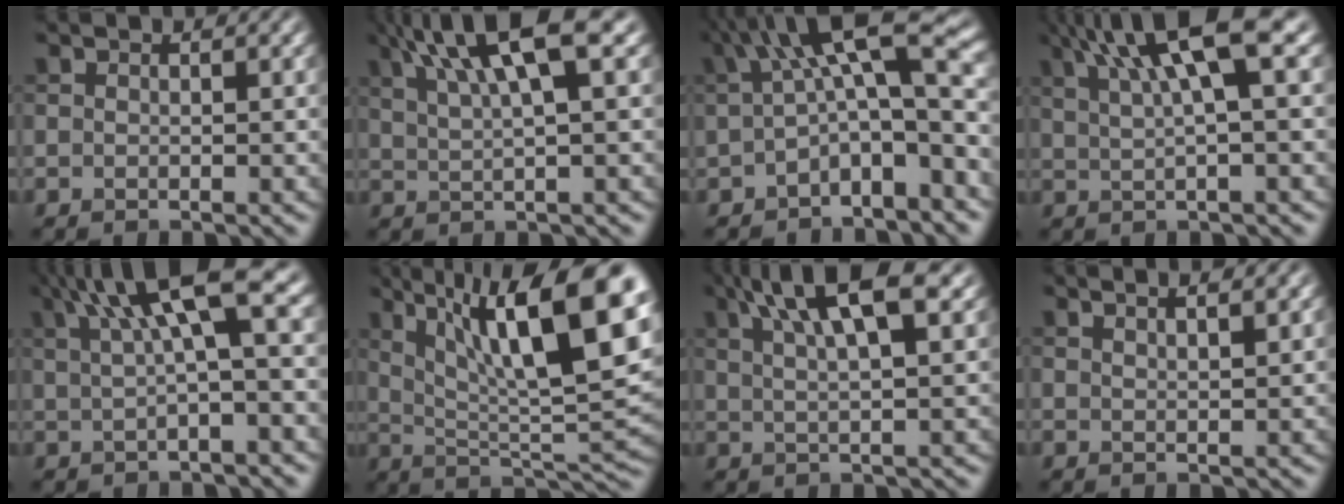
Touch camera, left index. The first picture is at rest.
{"total": 8.3, "force": [4.1, 2.0, 6.9], "torque": [-0.113, 0.018, 0.071]}
{"total": 9.7, "force": [0.3, 2.9, 9.2], "torque": [-0.137, 0.021, -0.012]}
{"total": 8.0, "force": [3.6, 1.8, 6.9], "torque": [-0.111, 0.023, 0.063]}
{"total": 8.3, "force": [2.9, 2.0, 7.5], "torque": [-0.118, 0.022, 0.045]}
{"total": 14.8, "force": [5.4, 4.3, 13.1], "torque": [-0.209, 0.002, 0.094]}
{"total": 9.6, "force": [5.0, 2.8, 7.7], "torque": [-0.109, 0.029, 0.057]}
{"total": 3.1, "force": [2.1, 1.0, 2.0], "torque": [0.002, 0.013, 0.004]}